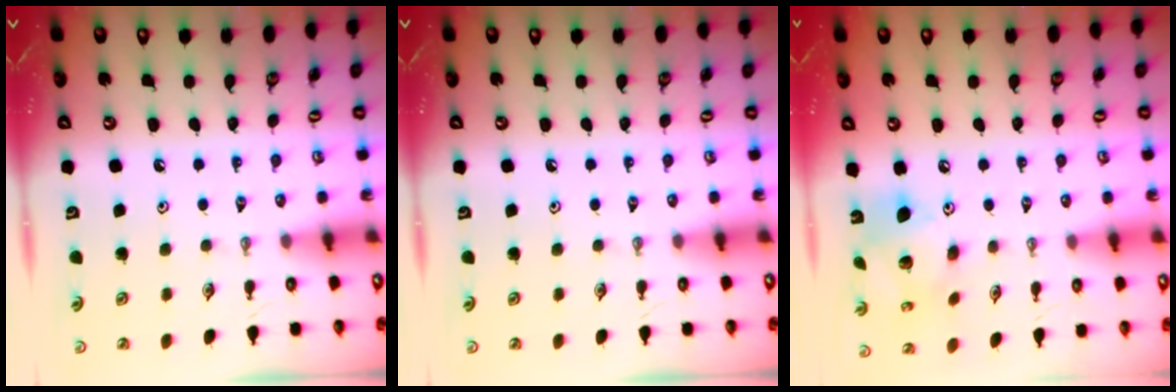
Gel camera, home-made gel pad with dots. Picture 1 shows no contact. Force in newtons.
{"total": 0.0}
{"total": 13.4, "press": 13.3, "slide": 1.2}